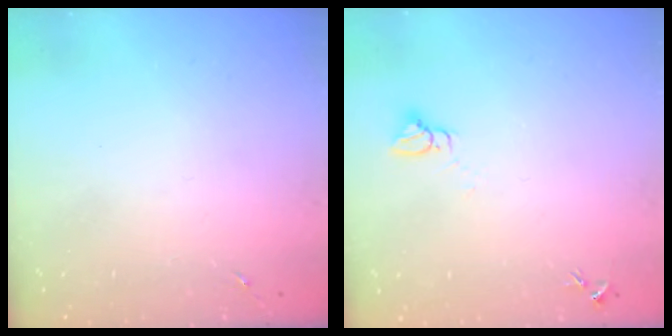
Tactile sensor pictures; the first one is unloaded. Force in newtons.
{"total": 2.7, "press": 2.7, "slide": 0.1}